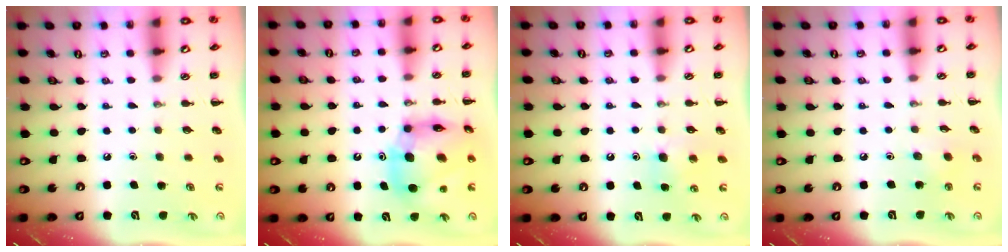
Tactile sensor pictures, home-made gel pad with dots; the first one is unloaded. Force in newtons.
{"total": 12.7, "press": 12.2, "slide": 3.4}
{"total": 7.7, "press": 7.5, "slide": 1.9}
{"total": 2.4, "press": 2.2, "slide": 0.9}